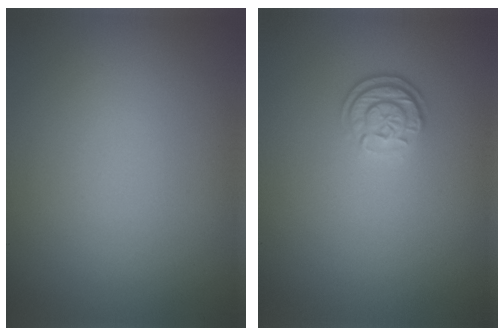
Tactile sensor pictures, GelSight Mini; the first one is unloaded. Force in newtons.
{"total": 2.5, "press": 2.0, "slide": 1.5}